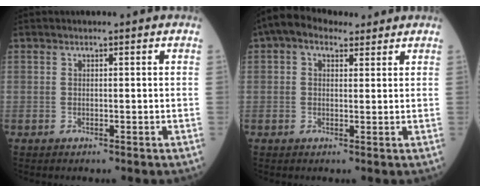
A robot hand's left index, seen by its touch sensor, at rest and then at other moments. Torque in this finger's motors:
{"motor_torque": [1.07, -1.06, 0.33, 0.11]}